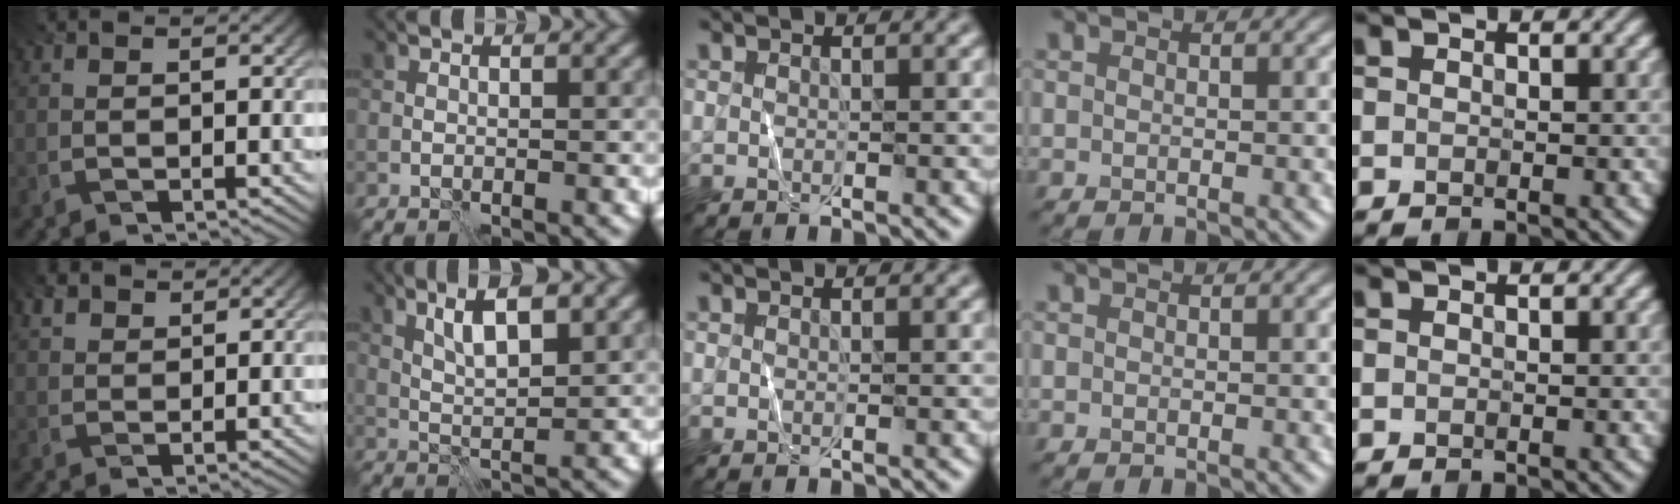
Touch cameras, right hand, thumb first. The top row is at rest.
{"thumb": {"total": 2.6, "force": [1.9, 1.4, 0.9], "torque": [-0.026, 0.003, 0.038]}, "index": {"total": 4.2, "force": [2.1, 1.0, 3.5], "torque": [-0.072, 0.001, 0.042]}}